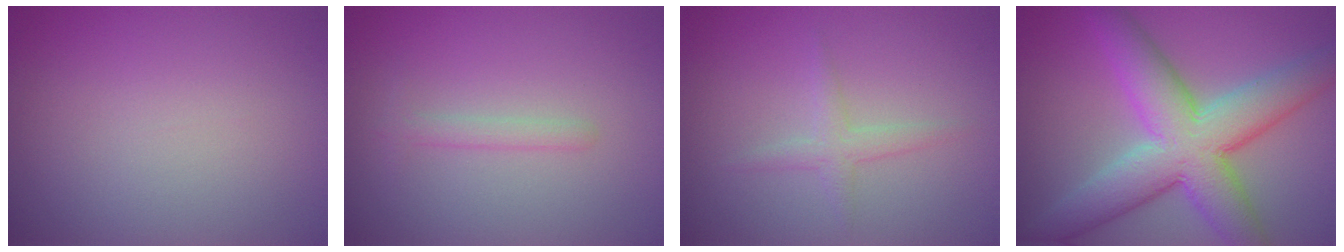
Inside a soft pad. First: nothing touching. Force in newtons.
{"total": 1.2, "press": 1.2, "slide": 0.1}
{"total": 1.5, "press": 1.5, "slide": 0.1}
{"total": 10.1, "press": 10.1, "slide": 0.5}